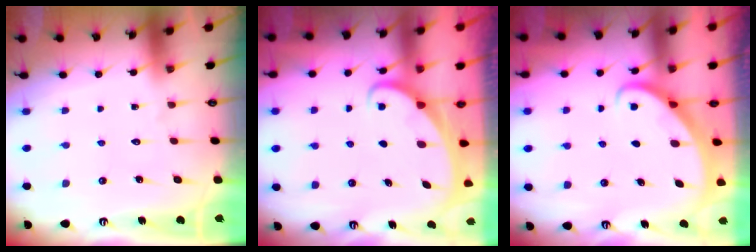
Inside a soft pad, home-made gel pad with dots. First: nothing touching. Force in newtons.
{"total": 1.7, "press": 1.7, "slide": 0.2}
{"total": 2.7, "press": 2.7, "slide": 0.2}